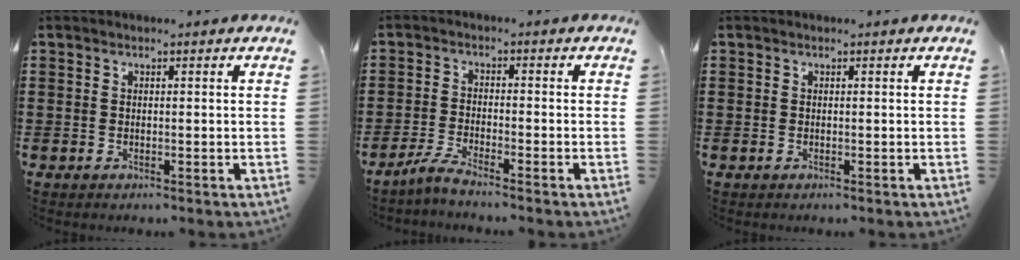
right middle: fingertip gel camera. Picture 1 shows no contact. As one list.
[{"total": 3.2, "force": [-2.7, -0.3, 1.6], "torque": [-0.048, -0.008, -0.058]}, {"total": 0.0}]